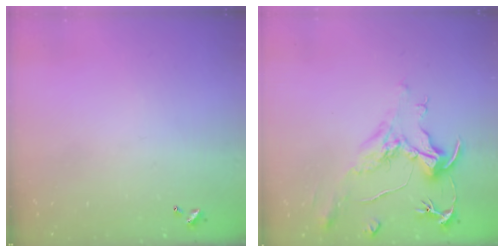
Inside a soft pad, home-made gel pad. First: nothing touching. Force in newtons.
{"total": 2.2, "press": 1.7, "slide": 1.4}